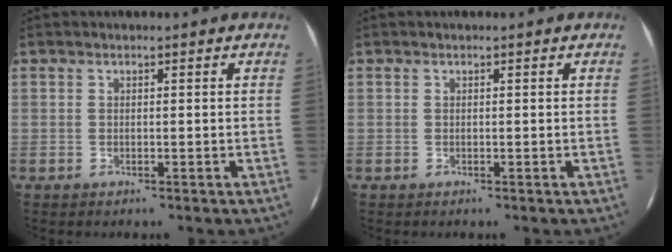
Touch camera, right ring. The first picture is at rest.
{"total": 0.0}